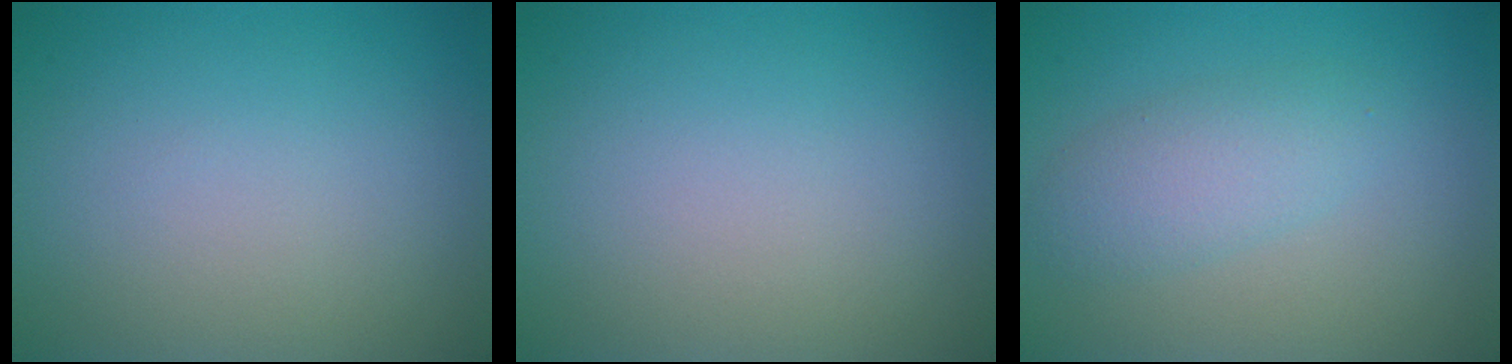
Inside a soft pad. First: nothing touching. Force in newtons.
{"total": 0.0}
{"total": 2.9, "press": 2.9, "slide": 0.1}